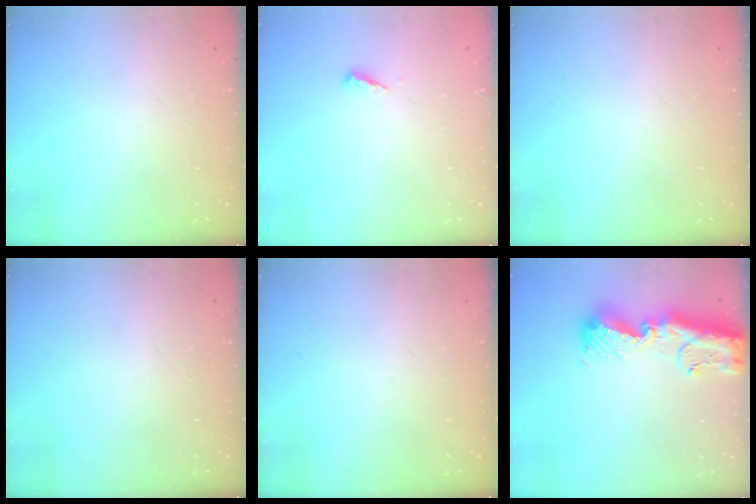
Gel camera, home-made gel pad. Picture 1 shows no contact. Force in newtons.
{"total": 3.1, "press": 3.1, "slide": 0.2}
{"total": 0.0}
{"total": 0.0}
{"total": 0.0}
{"total": 15.0, "press": 14.9, "slide": 1.7}